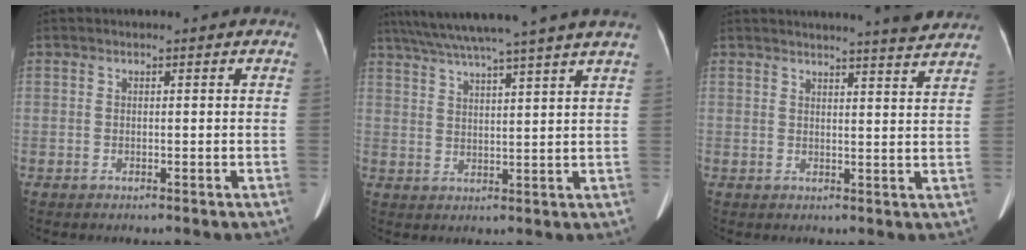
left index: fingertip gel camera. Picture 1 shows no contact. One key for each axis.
{"total": 17.7, "fx": 15.3, "fy": -1.4, "fz": 8.8, "tx": -0.155, "ty": 0.014, "tz": 0.213}
{"total": 8.3, "fx": 7.8, "fy": -0.8, "fz": 2.7, "tx": -0.041, "ty": -0.005, "tz": 0.083}